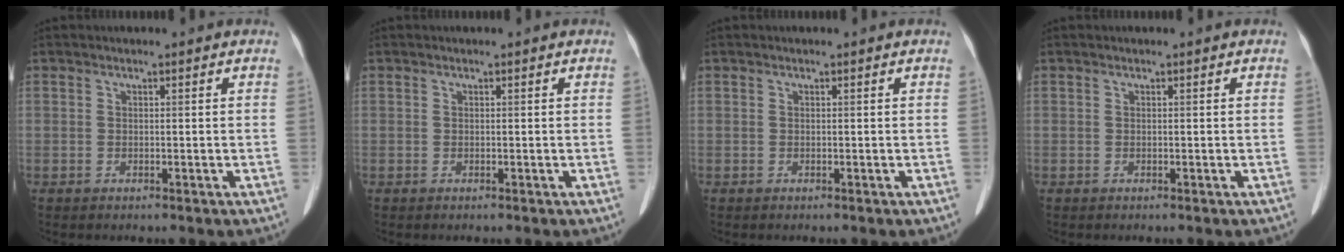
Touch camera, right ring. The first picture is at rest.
{"total": 0.0}
{"total": 0.0}
{"total": 0.0}